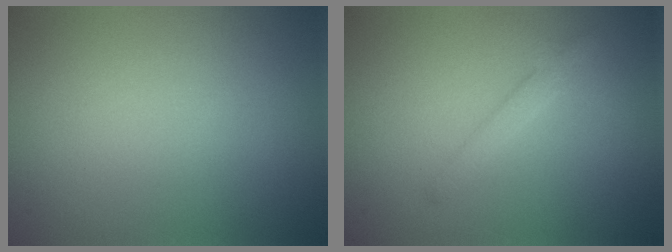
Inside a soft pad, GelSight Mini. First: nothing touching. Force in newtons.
{"total": 1.7, "press": 1.7, "slide": 0.2}